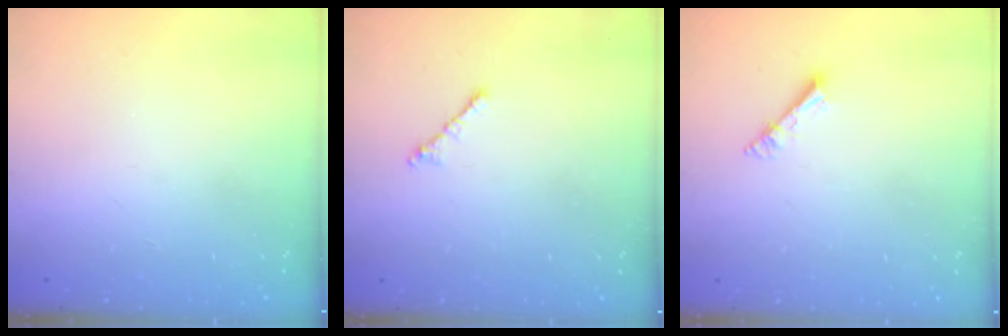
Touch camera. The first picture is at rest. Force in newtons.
{"total": 1.0, "press": 0.9, "slide": 0.4}
{"total": 3.0, "press": 3.0, "slide": 0.3}